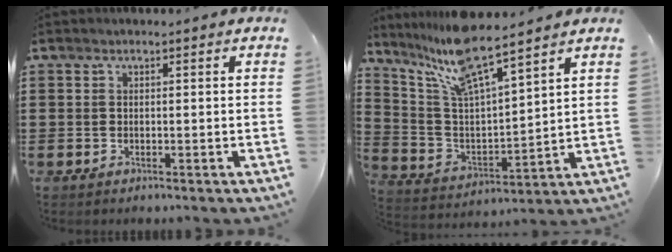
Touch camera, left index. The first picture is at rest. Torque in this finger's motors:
{"motor_torque": [1.08, -1.06, 0.83, 0.21]}